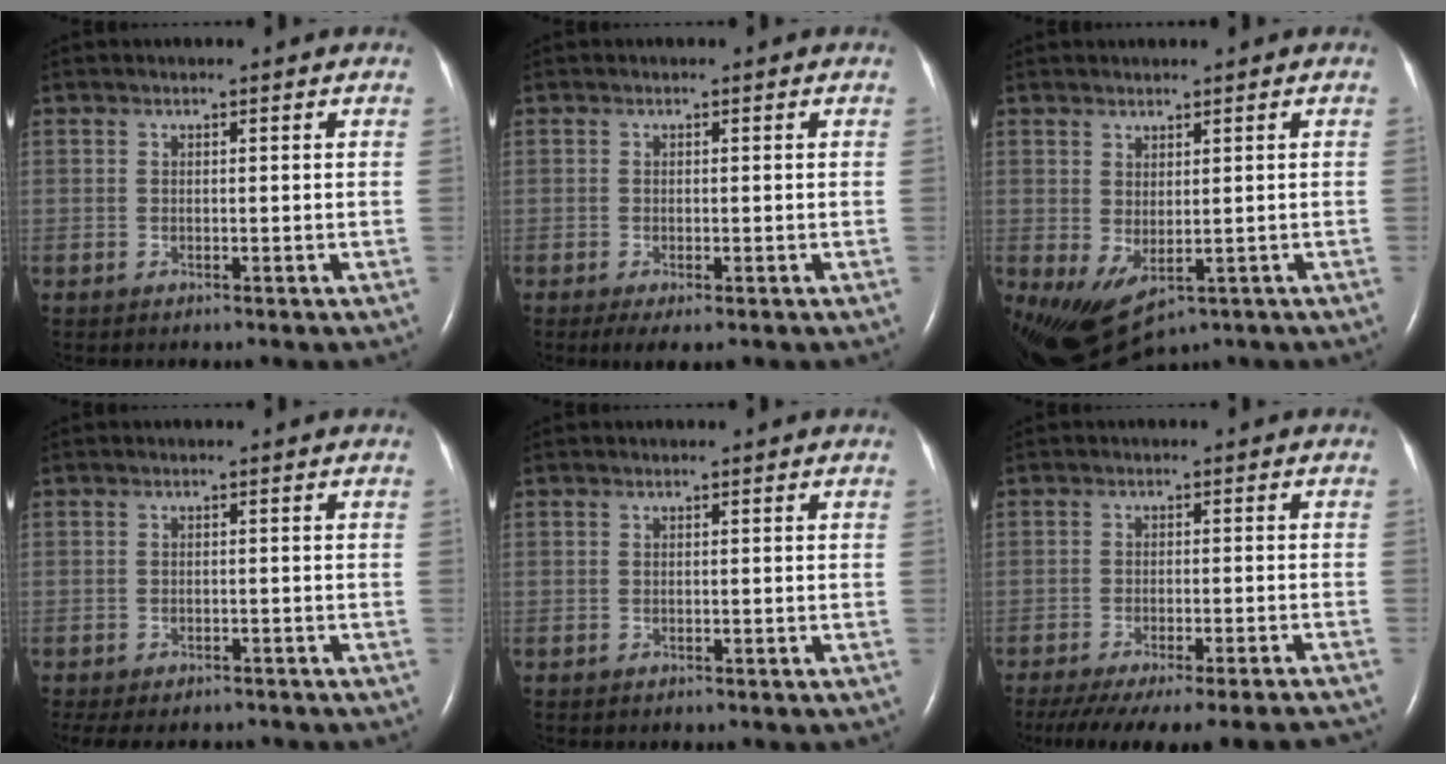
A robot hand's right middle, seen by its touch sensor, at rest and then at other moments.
{"total": 2.9, "force": [-1.6, 0.8, 2.3], "torque": [-0.039, -0.008, -0.022]}
{"total": 5.9, "force": [-1.7, 2.5, 5.0], "torque": [-0.092, -0.012, -0.006]}
{"total": 9.6, "force": [-8.3, 3.5, 3.3], "torque": [-0.063, -0.006, -0.104]}
{"total": 0.0}
{"total": 20.1, "force": [-18.2, 1.5, 8.4], "torque": [-0.119, -0.038, -0.238]}